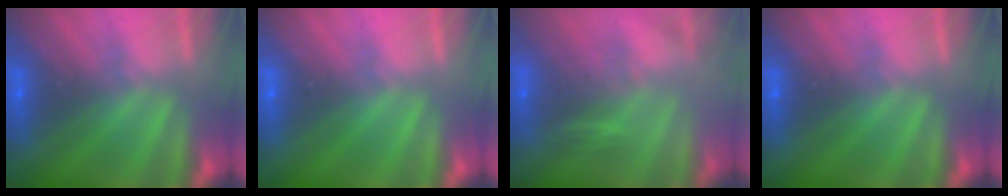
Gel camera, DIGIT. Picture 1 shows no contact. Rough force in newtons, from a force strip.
{"total": 0.0}
{"total": 3.7}
{"total": 0.0}